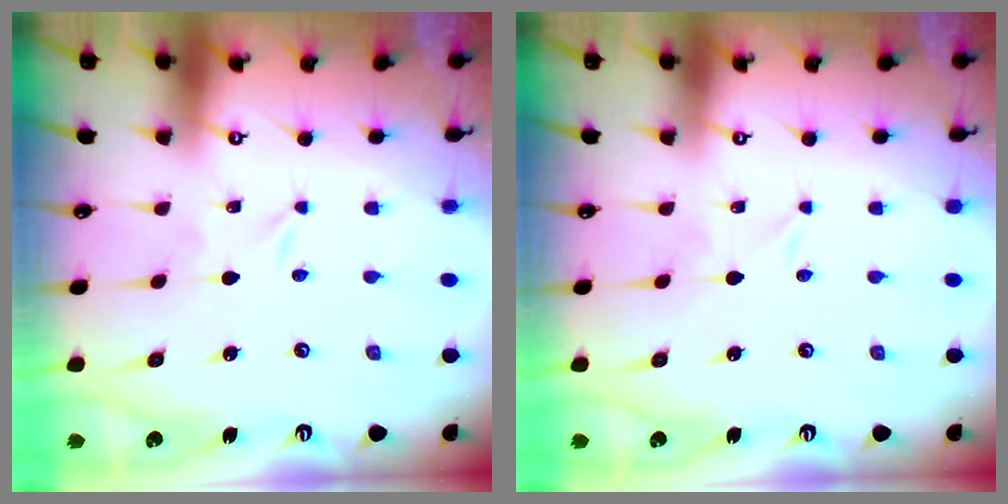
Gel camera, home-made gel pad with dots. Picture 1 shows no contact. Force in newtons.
{"total": 1.6, "press": 1.5, "slide": 0.2}